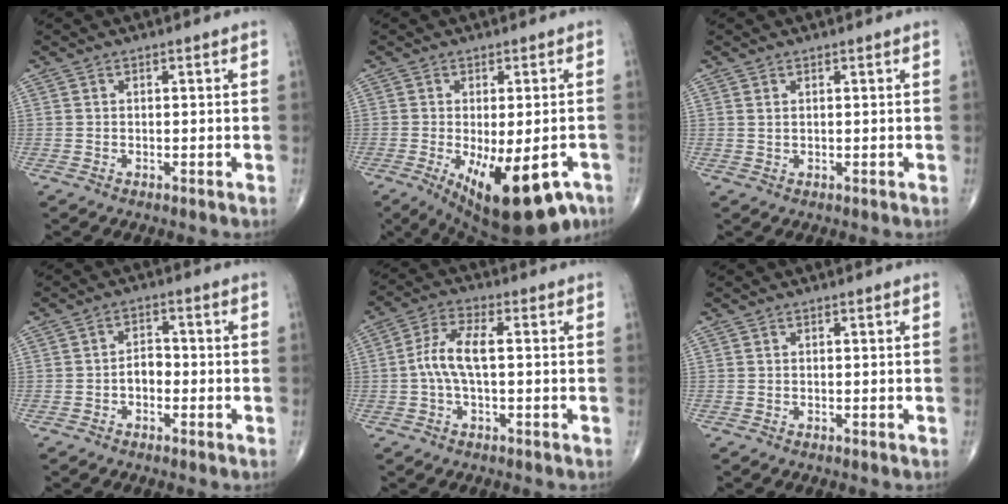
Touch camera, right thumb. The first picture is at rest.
{"total": 16.6, "force": [-7.7, 6.6, 13.1], "torque": [-0.156, -0.010, -0.097]}
{"total": 0.7, "force": [0.5, 0.2, 0.5], "torque": [-0.011, -0.001, 0.011]}
{"total": 3.2, "force": [-1.1, 2.2, 2.1], "torque": [-0.020, 0.017, -0.026]}
{"total": 7.1, "force": [-0.2, 2.7, 6.6], "torque": [-0.146, 0.019, -0.008]}
{"total": 0.0}